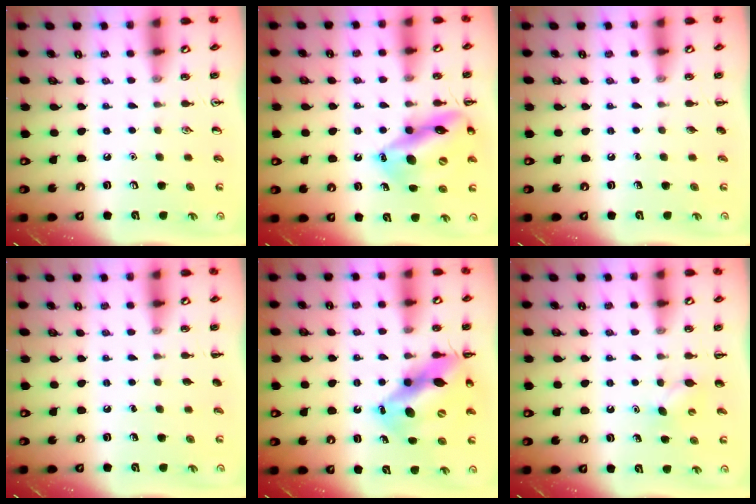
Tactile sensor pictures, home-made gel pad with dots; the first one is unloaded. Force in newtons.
{"total": 17.5, "press": 17.1, "slide": 3.6}
{"total": 0.0}
{"total": 0.0}
{"total": 14.6, "press": 14.1, "slide": 4.1}
{"total": 4.2, "press": 4.0, "slide": 1.2}